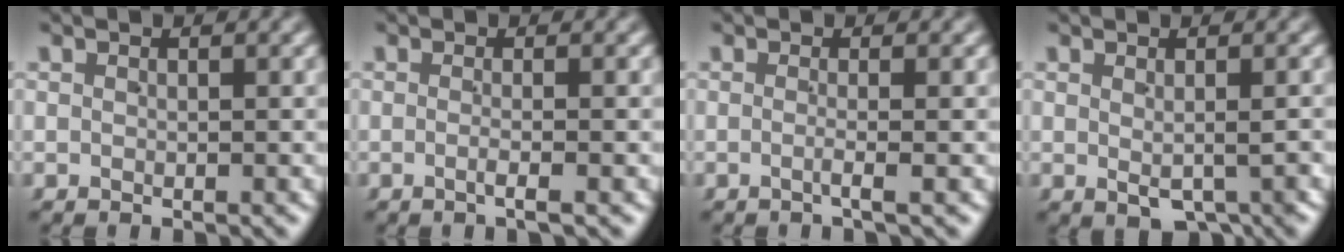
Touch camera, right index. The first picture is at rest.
{"total": 1.4, "force": [-0.9, -0.2, 1.1], "torque": [-0.025, -0.002, -0.017]}
{"total": 1.2, "force": [-0.7, -0.4, 0.9], "torque": [-0.025, -0.003, -0.015]}
{"total": 2.7, "force": [-1.3, 1.0, 2.2], "torque": [-0.024, -0.016, -0.003]}